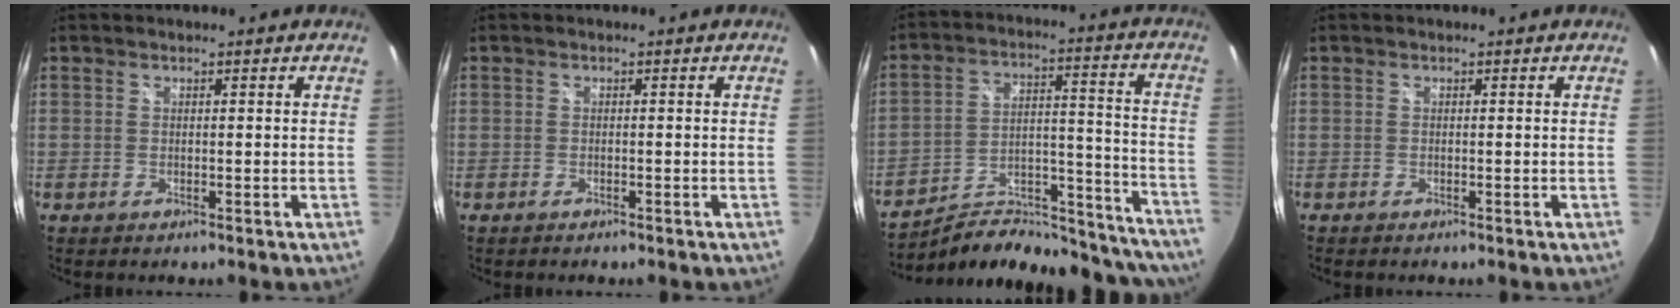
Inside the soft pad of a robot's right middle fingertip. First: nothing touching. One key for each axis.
{"total": 0.8, "fx": -0.7, "fy": 0.3, "fz": 0.3, "tx": -0.009, "ty": 0.000, "tz": -0.011}
{"total": 24.6, "fx": -21.0, "fy": 8.5, "fz": 9.6, "tx": -0.150, "ty": 0.040, "tz": -0.272}
{"total": 0.6, "fx": -0.6, "fy": 0.2, "fz": 0.2, "tx": -0.006, "ty": -0.003, "tz": -0.012}